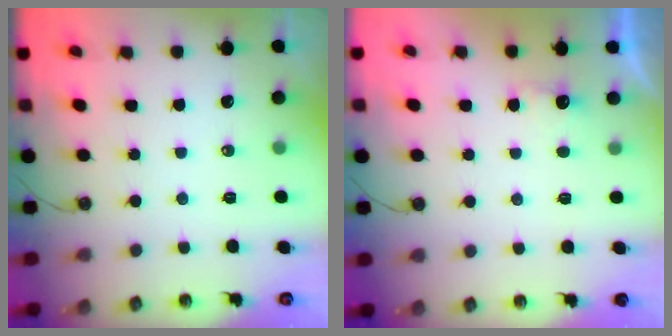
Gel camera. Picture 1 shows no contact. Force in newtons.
{"total": 2.4, "press": 2.2, "slide": 0.8}